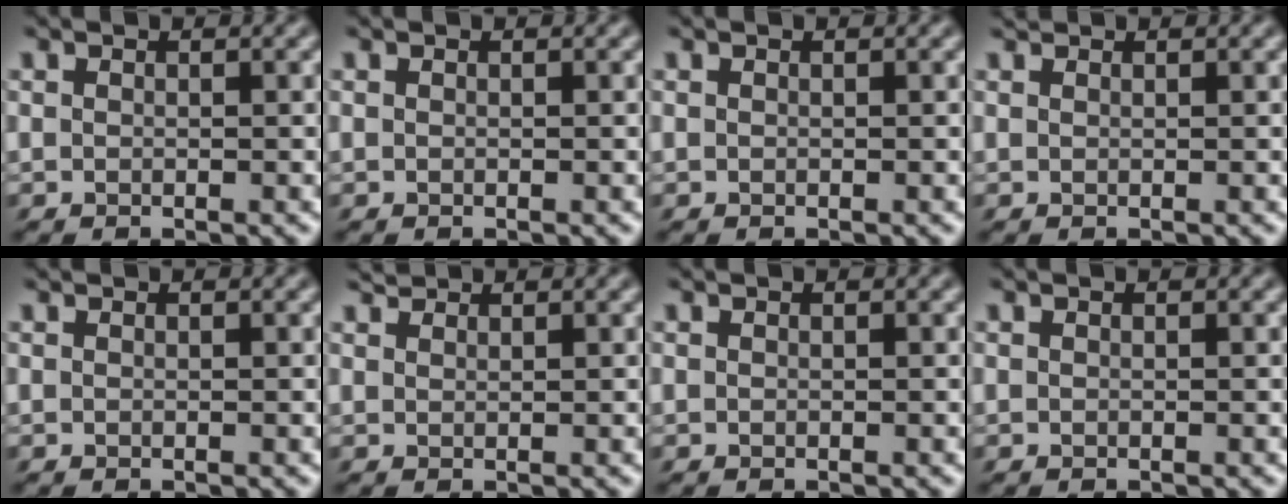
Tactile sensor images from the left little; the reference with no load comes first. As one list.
[{"total": 0.0}, {"total": 0.0}, {"total": 0.7, "force": [0.7, 0.1, 0.0], "torque": [-0.009, 0.006, 0.013]}, {"total": 0.0}, {"total": 1.4, "force": [1.4, 0.3, 0.2], "torque": [-0.014, 0.007, 0.026]}, {"total": 0.0}, {"total": 0.0}]